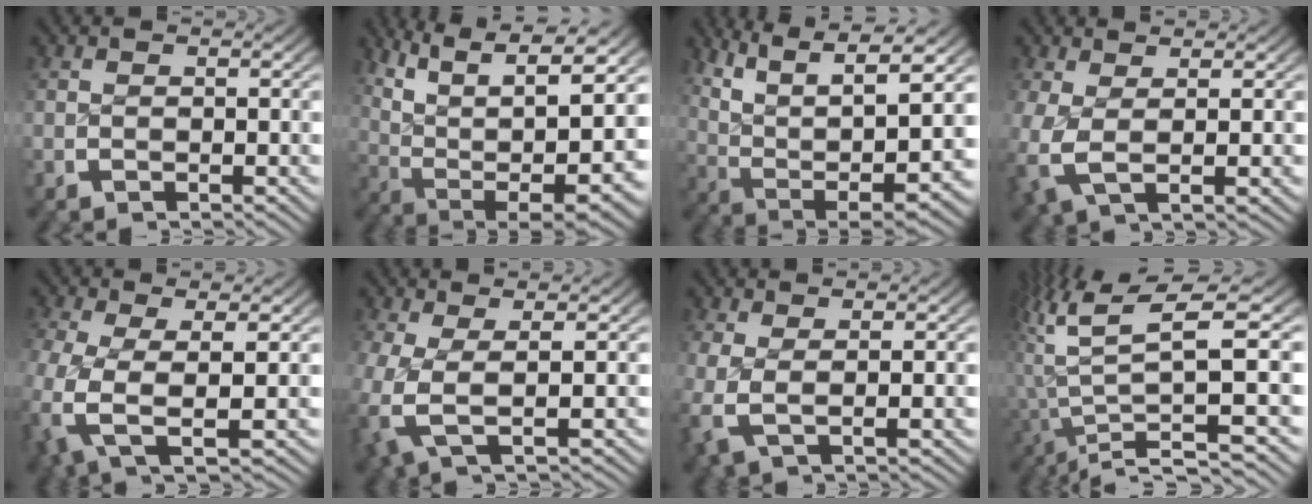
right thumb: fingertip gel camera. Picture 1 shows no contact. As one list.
[{"total": 17.0, "force": [1.2, 11.3, 12.7], "torque": [-0.230, -0.050, 0.036]}, {"total": 14.8, "force": [1.3, 9.7, 11.2], "torque": [-0.217, -0.049, 0.037]}, {"total": 4.0, "force": [0.6, 1.8, 3.5], "torque": [-0.090, -0.016, 0.022]}, {"total": 7.0, "force": [-0.1, 3.4, 6.1], "torque": [-0.166, -0.032, 0.014]}, {"total": 5.3, "force": [0.3, 2.3, 4.7], "torque": [-0.129, -0.023, 0.019]}, {"total": 3.5, "force": [0.4, 1.7, 3.1], "torque": [-0.085, -0.016, 0.018]}, {"total": 11.7, "force": [1.3, 5.6, 10.2], "torque": [-0.191, -0.011, 0.029]}]